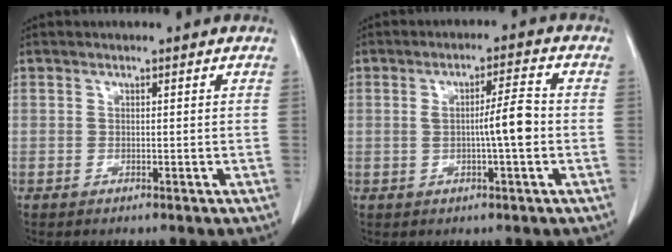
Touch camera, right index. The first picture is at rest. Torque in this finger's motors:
{"motor_torque": [0.37, -0.08, 0.13, 0.08]}